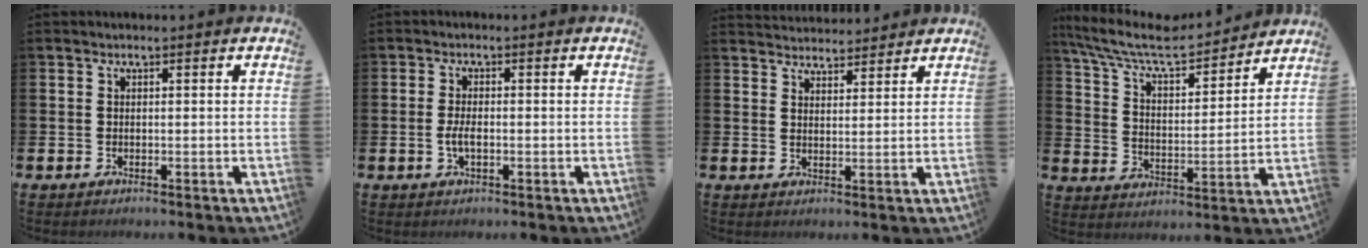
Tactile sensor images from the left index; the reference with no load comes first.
{"total": 2.4, "force": [-0.5, 1.0, 2.1], "torque": [-0.039, 0.001, -0.010]}
{"total": 3.8, "force": [3.7, 0.7, -0.4], "torque": [-0.002, -0.016, 0.068]}
{"total": 9.1, "force": [8.1, 2.1, 3.6], "torque": [-0.112, -0.047, 0.139]}